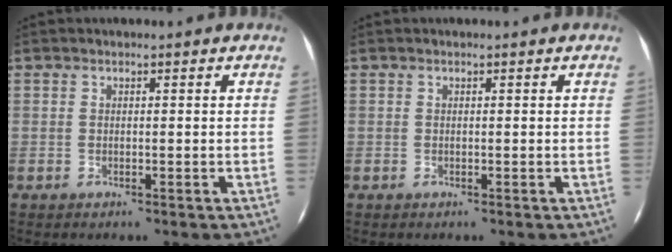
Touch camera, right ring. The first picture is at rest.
{"total": 0.0}